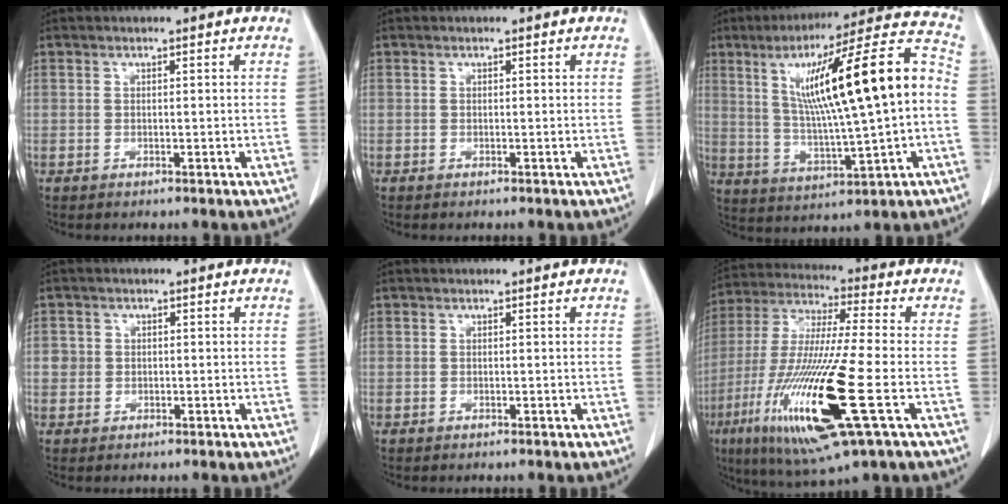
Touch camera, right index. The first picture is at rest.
{"total": 0.0}
{"total": 20.4, "force": [2.0, 1.7, 20.2], "torque": [-0.321, 0.030, 0.033]}
{"total": 2.0, "force": [0.1, 1.9, 0.3], "torque": [0.006, 0.008, 0.005]}
{"total": 0.0}
{"total": 20.2, "force": [-6.7, 1.3, 19.1], "torque": [-0.410, -0.039, -0.123]}